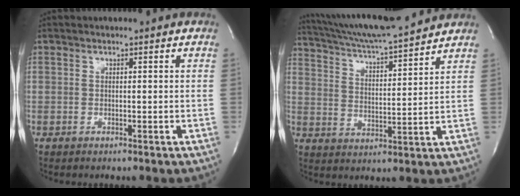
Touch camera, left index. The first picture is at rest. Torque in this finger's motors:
{"motor_torque": [0.49, -0.41, 0.53, 0.14]}